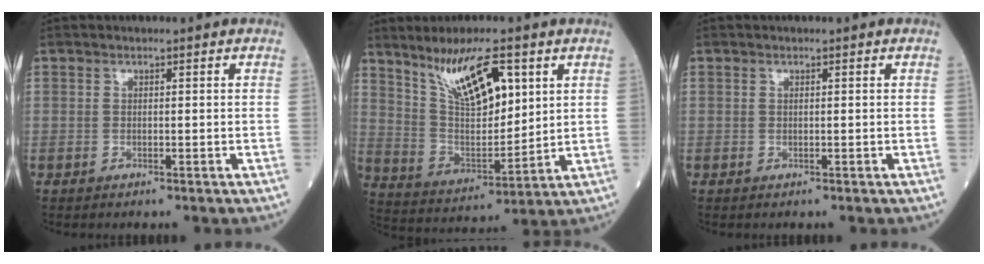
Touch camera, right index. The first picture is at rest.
{"total": 12.6, "force": [6.9, 3.5, 10.0], "torque": [-0.185, 0.006, 0.137]}
{"total": 0.0}